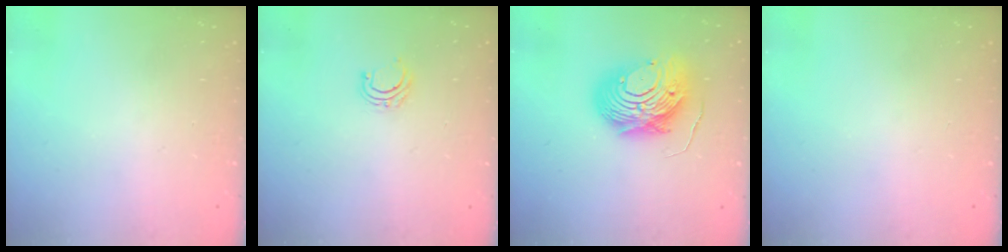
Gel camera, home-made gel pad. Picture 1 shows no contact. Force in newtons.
{"total": 4.1, "press": 4.0, "slide": 0.6}
{"total": 12.9, "press": 12.8, "slide": 1.1}
{"total": 0.0}